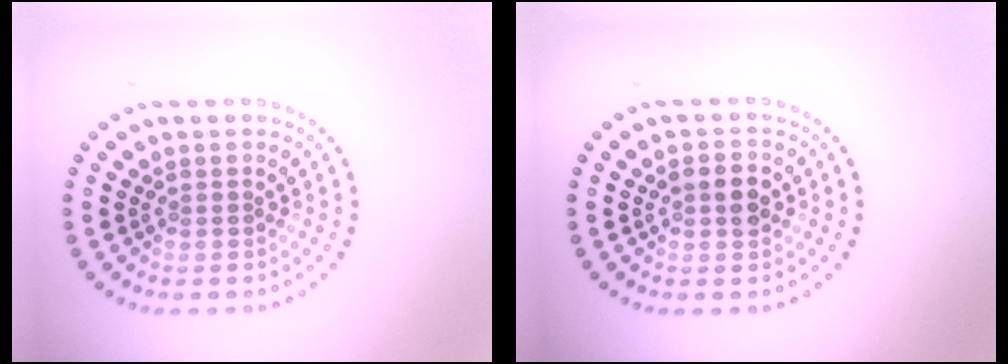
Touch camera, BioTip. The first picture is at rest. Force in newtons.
{"total": 2.9, "press": 2.9, "slide": 0.2}